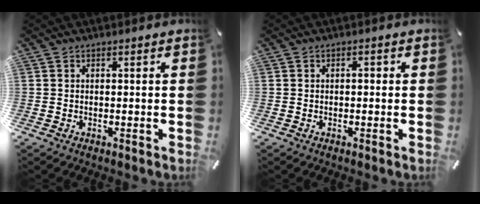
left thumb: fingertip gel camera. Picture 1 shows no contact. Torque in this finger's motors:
{"motor_torque": [0.32, -0.16, 0.15, 0.15, -0.01]}